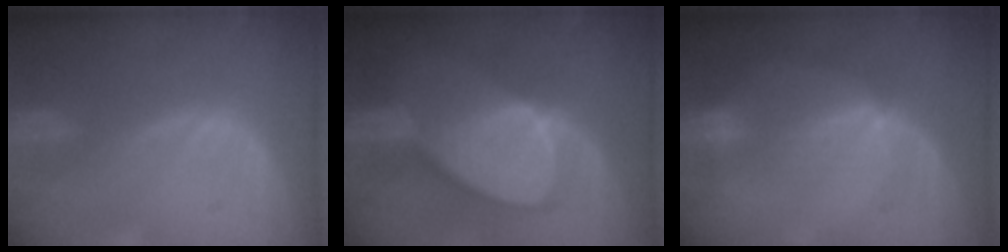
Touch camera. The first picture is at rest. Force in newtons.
{"total": 9.2, "press": 8.2, "slide": 4.1}
{"total": 3.8, "press": 3.6, "slide": 1.2}